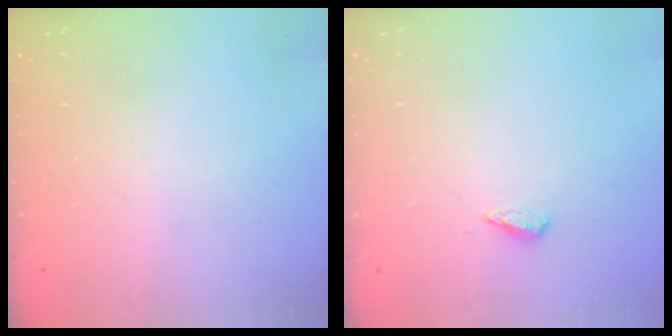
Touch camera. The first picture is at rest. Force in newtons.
{"total": 2.7, "press": 2.6, "slide": 0.4}